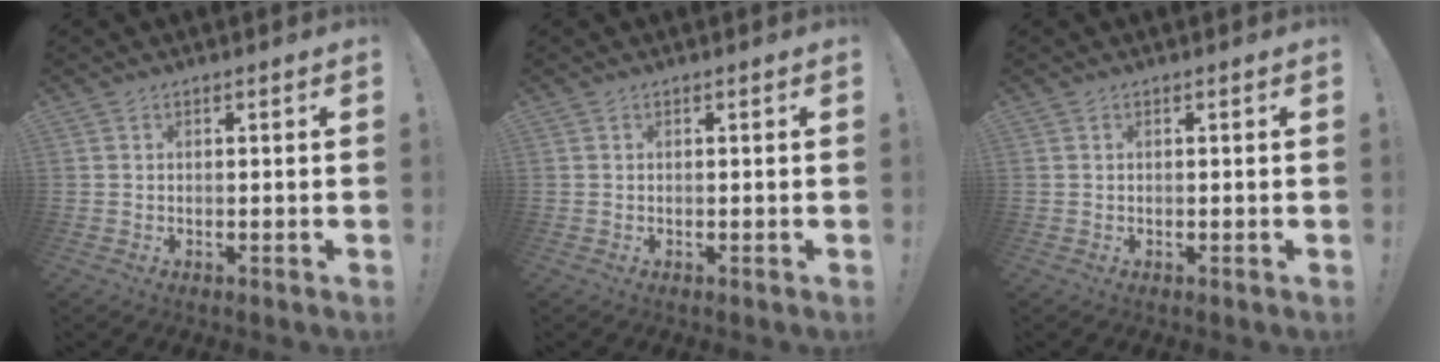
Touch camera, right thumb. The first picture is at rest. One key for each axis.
{"total": 0.0}
{"total": 0.0}